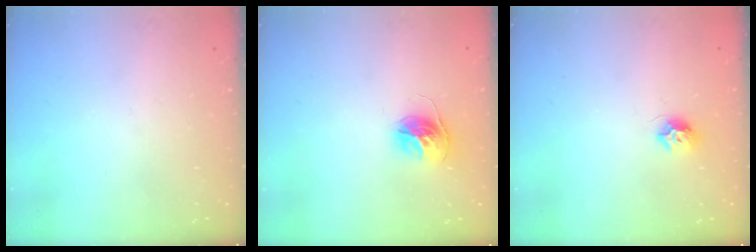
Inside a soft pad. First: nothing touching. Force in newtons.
{"total": 11.8, "press": 11.7, "slide": 0.8}
{"total": 7.4, "press": 7.4, "slide": 0.3}